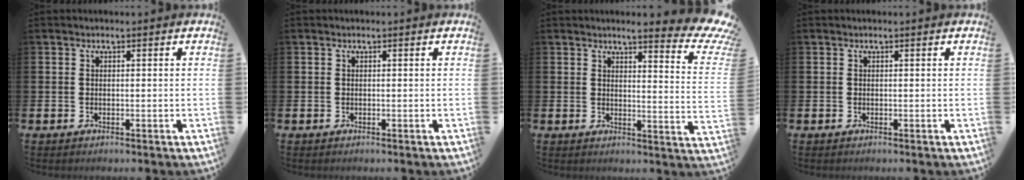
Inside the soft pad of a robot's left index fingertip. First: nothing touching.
{"total": 0.0}
{"total": 4.9, "force": [4.2, 0.5, 2.5], "torque": [-0.039, -0.044, 0.061]}
{"total": 0.0}